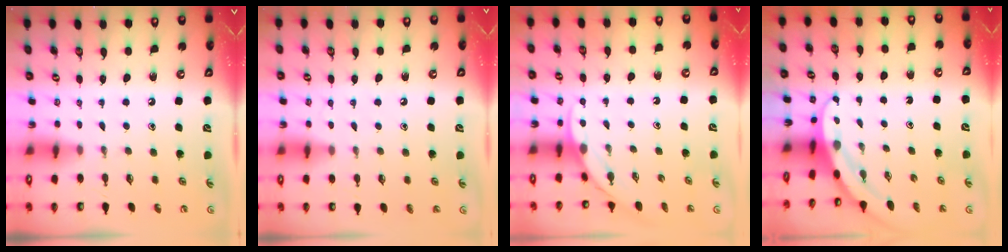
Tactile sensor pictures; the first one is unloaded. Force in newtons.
{"total": 5.2, "press": 5.2, "slide": 0.6}
{"total": 5.4, "press": 5.4, "slide": 0.2}
{"total": 3.1, "press": 3.1, "slide": 0.1}